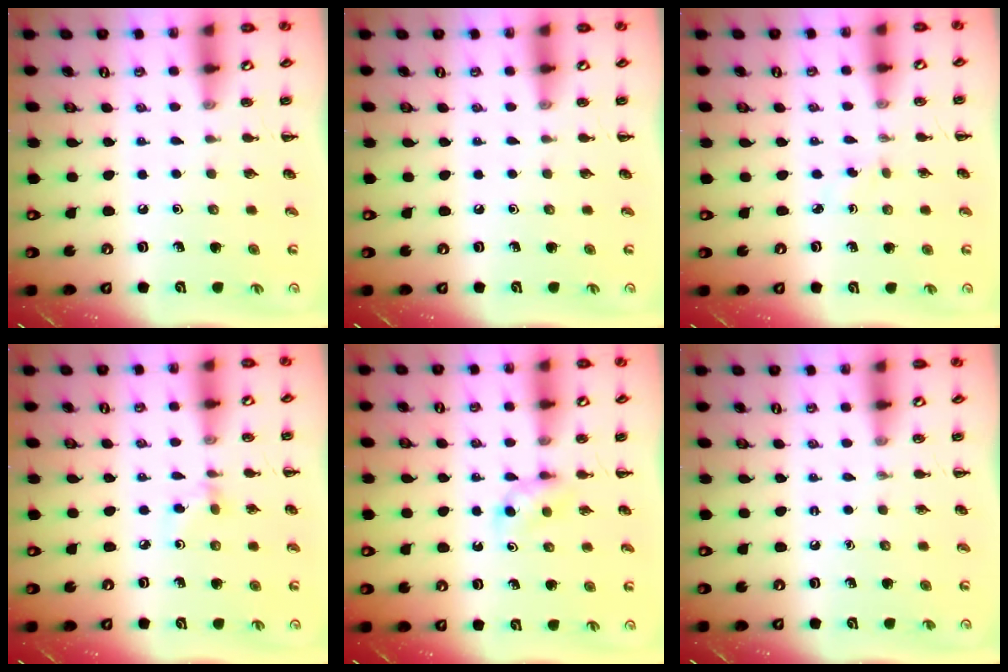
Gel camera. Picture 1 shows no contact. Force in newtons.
{"total": 0.0}
{"total": 1.3, "press": 1.2, "slide": 0.6}
{"total": 3.0, "press": 2.8, "slide": 1.2}
{"total": 2.7, "press": 2.4, "slide": 1.1}
{"total": 0.0}